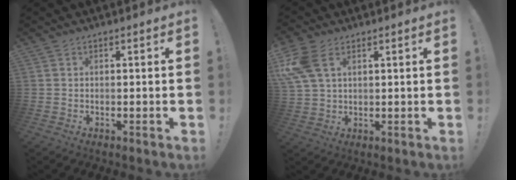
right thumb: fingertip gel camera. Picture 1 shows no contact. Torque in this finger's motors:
{"motor_torque": [0.17, 0.22, 0.33, 0.15, 0.19]}